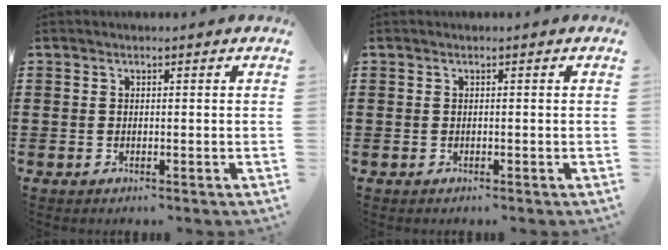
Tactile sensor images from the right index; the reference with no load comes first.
{"total": 0.0}